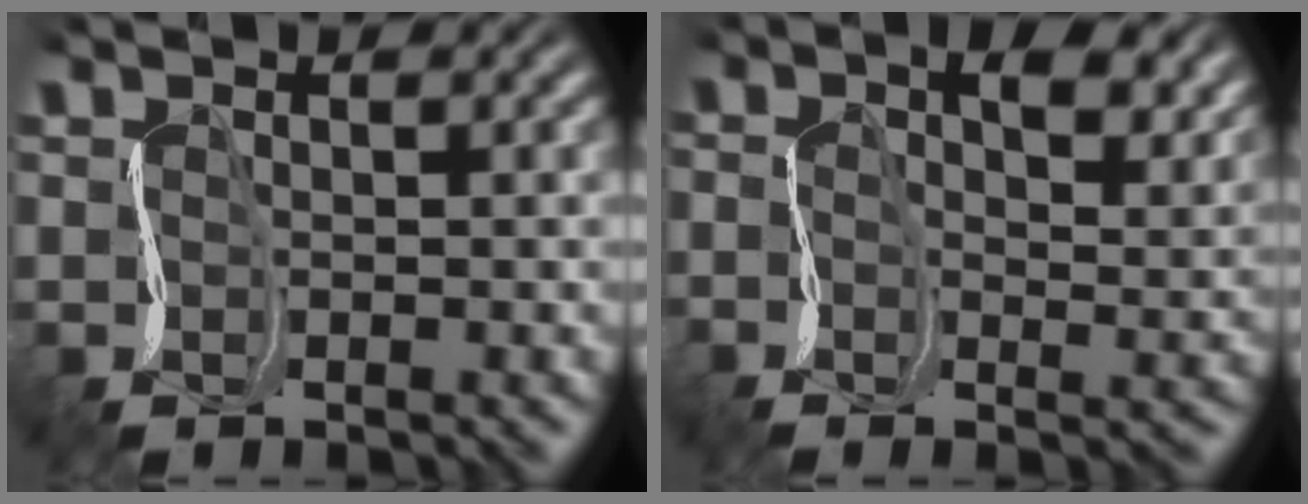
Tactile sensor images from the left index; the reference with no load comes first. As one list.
[{"total": 6.7, "force": [2.8, 3.1, 5.2], "torque": [-0.094, 0.007, 0.035]}]